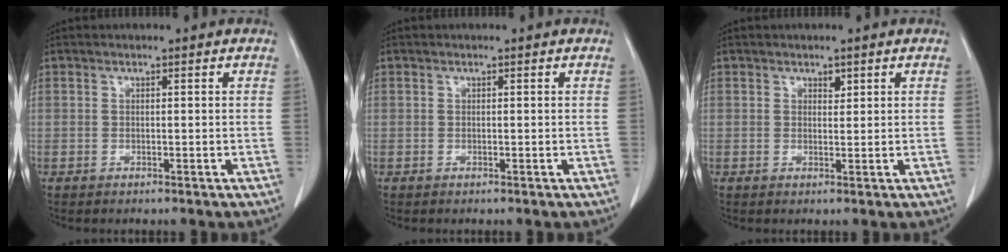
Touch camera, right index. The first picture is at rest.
{"total": 0.0}
{"total": 1.0, "force": [0.7, 0.5, 0.5], "torque": [-0.004, -0.005, 0.009]}